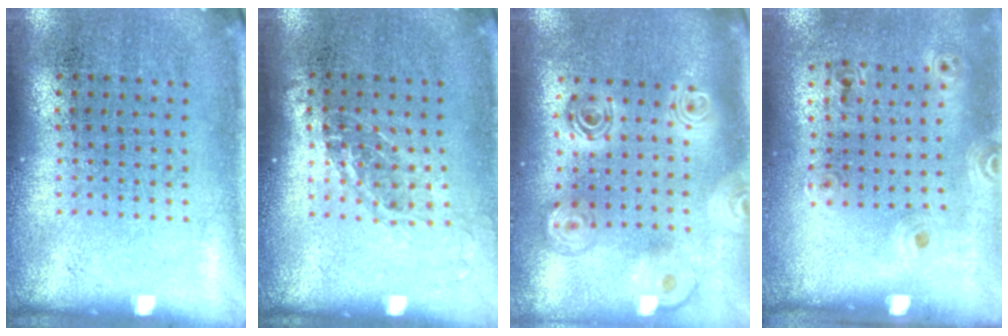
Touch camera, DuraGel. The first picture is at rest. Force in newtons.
{"total": 1.1, "press": 1.0, "slide": 0.5}
{"total": 2.2, "press": 1.8, "slide": 1.2}
{"total": 1.2, "press": 0.9, "slide": 0.8}